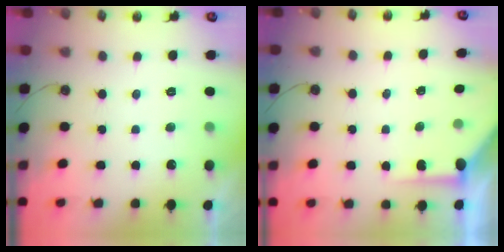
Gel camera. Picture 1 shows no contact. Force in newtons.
{"total": 4.1, "press": 4.0, "slide": 0.5}